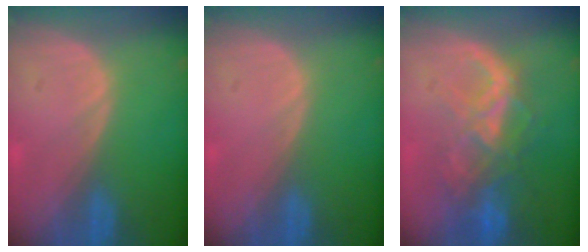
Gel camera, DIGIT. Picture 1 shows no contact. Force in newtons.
{"total": 0.0}
{"total": 8.8, "press": 7.5, "slide": 4.6}